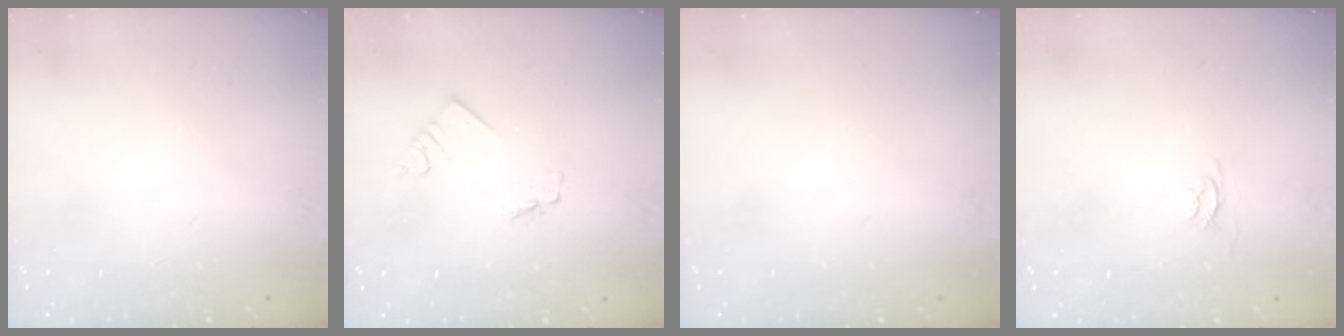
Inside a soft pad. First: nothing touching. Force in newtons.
{"total": 1.2, "press": 1.2, "slide": 0.0}
{"total": 0.0}
{"total": 2.4, "press": 2.4, "slide": 0.3}